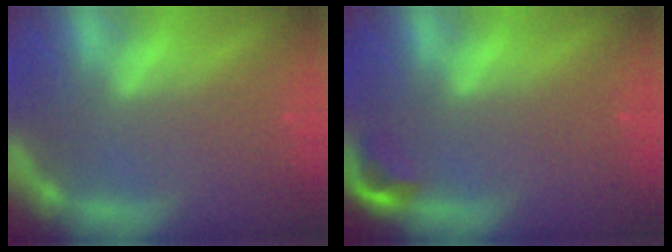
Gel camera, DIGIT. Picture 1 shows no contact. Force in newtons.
{"total": 1.9}